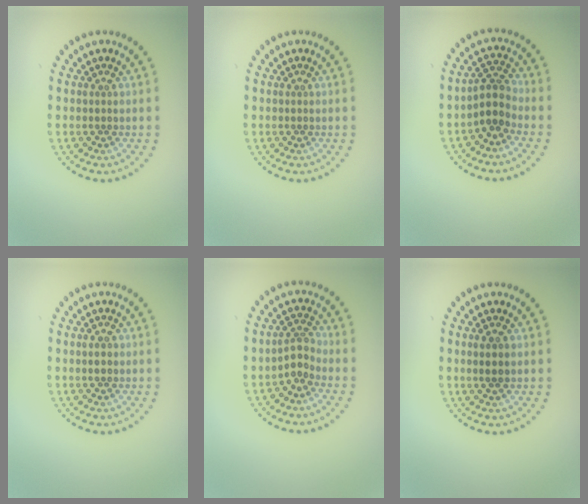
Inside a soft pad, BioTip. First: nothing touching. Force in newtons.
{"total": 0.0}
{"total": 2.6, "press": 2.1, "slide": 1.6}
{"total": 0.9, "press": 0.9, "slide": 0.1}
{"total": 1.9, "press": 1.4, "slide": 1.3}
{"total": 1.3, "press": 1.2, "slide": 0.5}